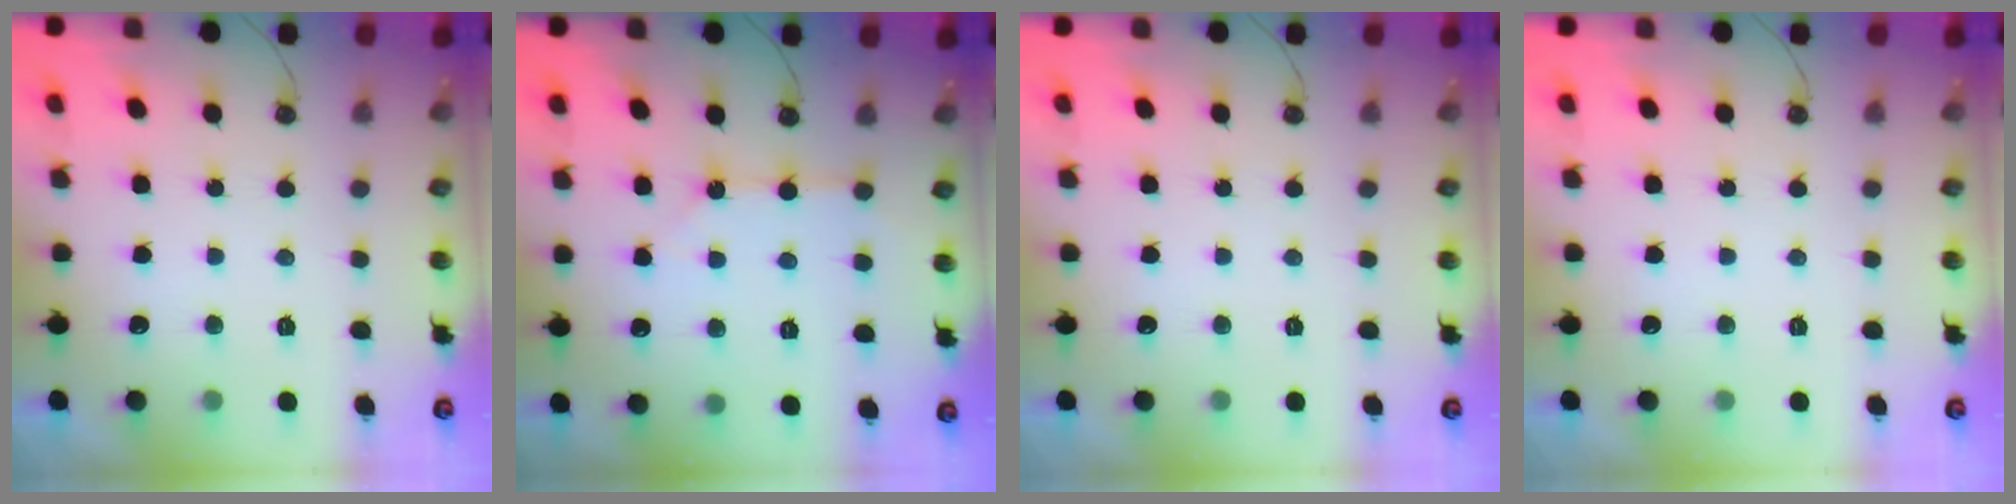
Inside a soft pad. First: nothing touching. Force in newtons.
{"total": 3.5, "press": 3.5, "slide": 0.2}
{"total": 0.0}
{"total": 0.0}